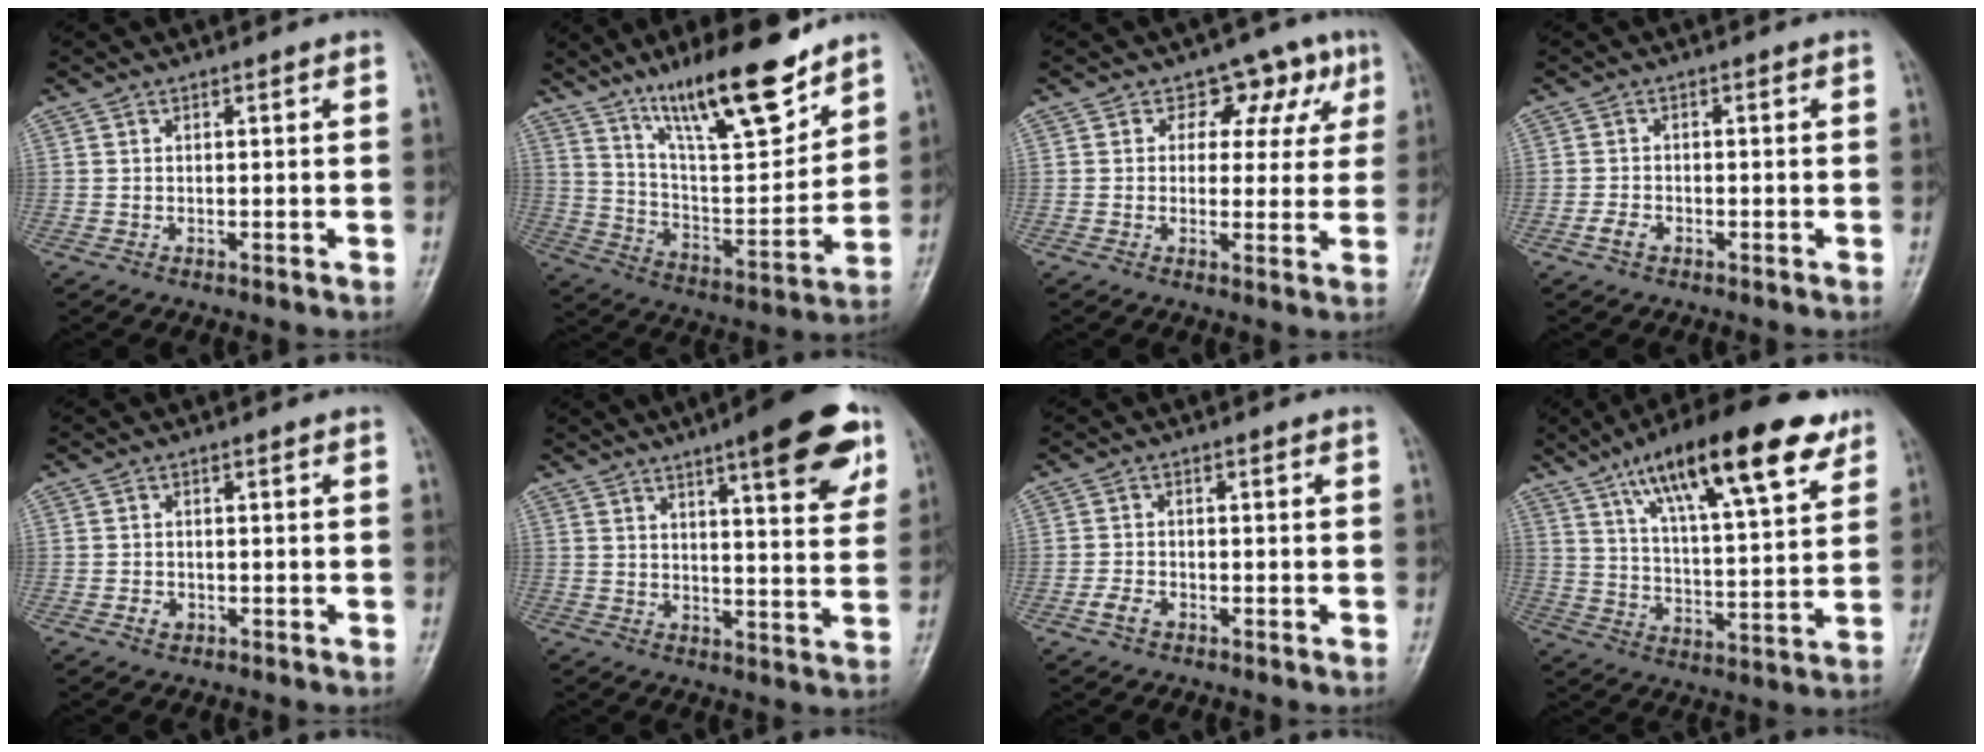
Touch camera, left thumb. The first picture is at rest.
{"total": 19.9, "force": [13.7, 5.2, 13.4], "torque": [-0.184, -0.078, 0.240]}
{"total": 7.8, "force": [3.3, 5.9, 3.9], "torque": [0.005, -0.002, 0.036]}
{"total": 2.3, "force": [-1.3, 1.4, 1.2], "torque": [-0.025, 0.008, -0.025]}
{"total": 1.8, "force": [-0.9, 1.4, 0.8], "torque": [-0.009, 0.005, -0.013]}
{"total": 15.4, "force": [8.5, 3.6, 12.3], "torque": [-0.136, -0.033, 0.113]}
{"total": 2.6, "force": [-1.6, 1.6, 1.4], "torque": [-0.029, 0.009, -0.030]}
{"total": 22.5, "force": [13.0, 6.4, 17.2], "torque": [-0.255, -0.029, 0.212]}